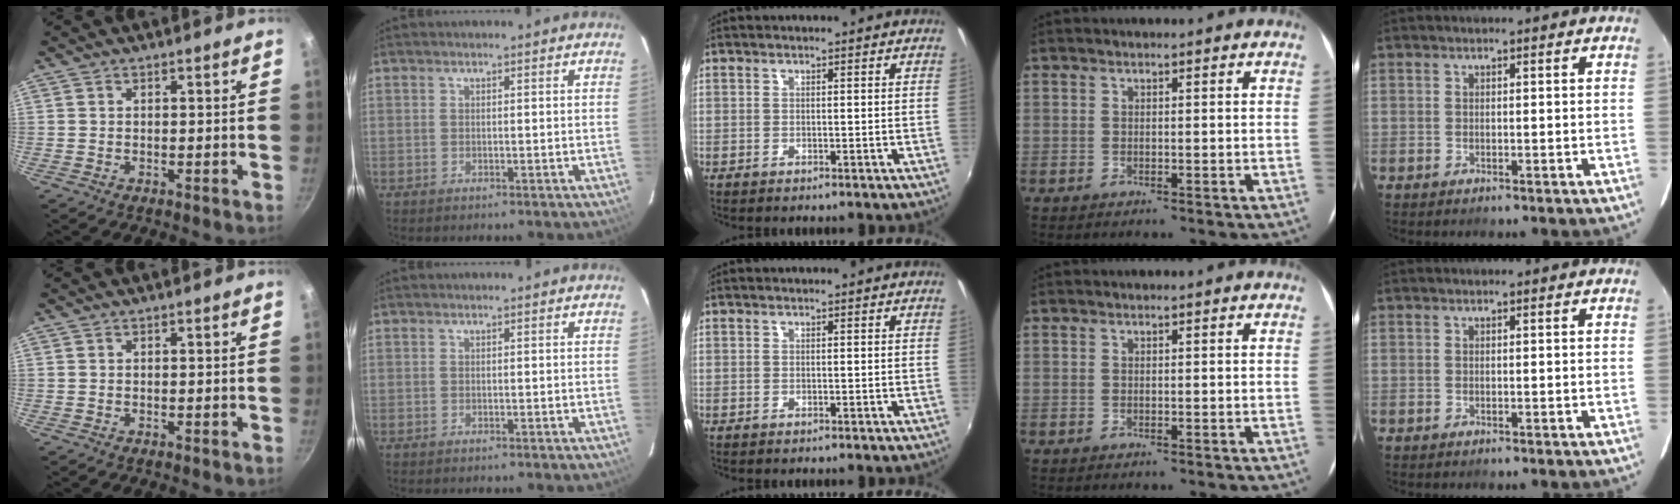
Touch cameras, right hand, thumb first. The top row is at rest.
{}